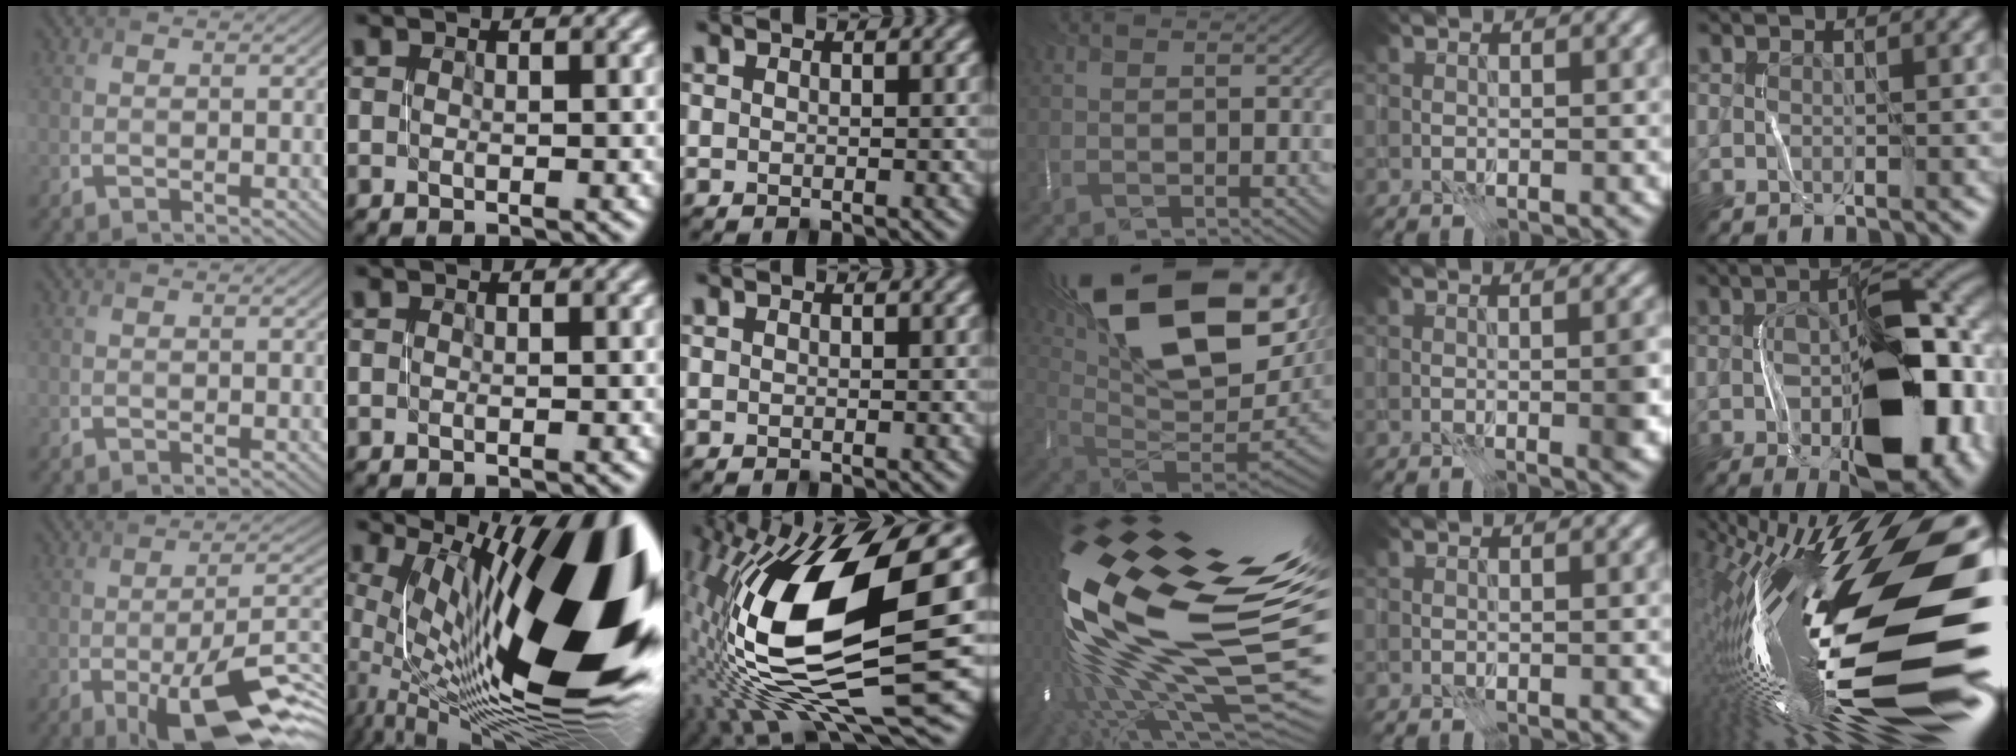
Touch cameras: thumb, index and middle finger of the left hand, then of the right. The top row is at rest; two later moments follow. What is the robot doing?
{"motion": "open", "object": "stapler"}